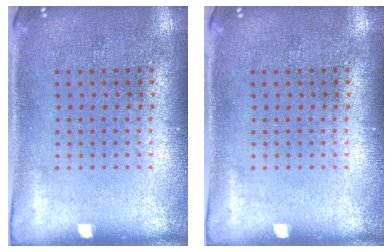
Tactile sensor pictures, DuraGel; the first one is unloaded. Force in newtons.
{"total": 0.0}